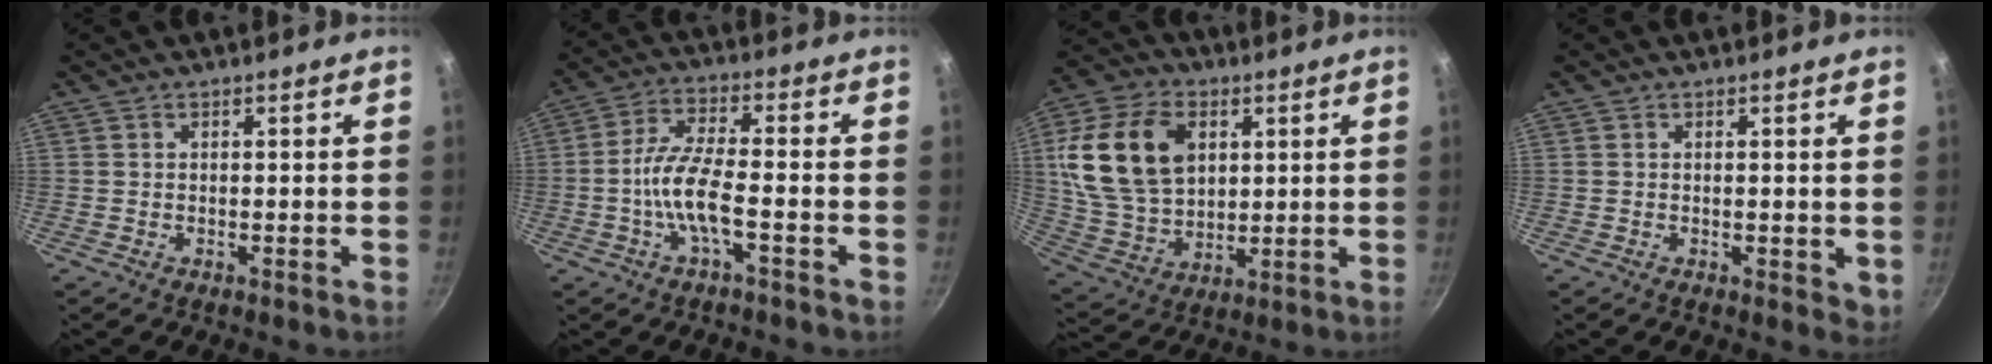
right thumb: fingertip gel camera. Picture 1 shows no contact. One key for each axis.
{"total": 8.2, "fx": -2.8, "fy": 2.2, "fz": 7.3, "tx": -0.152, "ty": 0.028, "tz": -0.062}
{"total": 19.6, "fx": 4.9, "fy": 13.6, "fz": 13.3, "tx": -0.234, "ty": -0.004, "tz": 0.098}
{"total": 2.6, "fx": 0.3, "fy": 1.2, "fz": 2.3, "tx": -0.025, "ty": -0.007, "tz": 0.004}